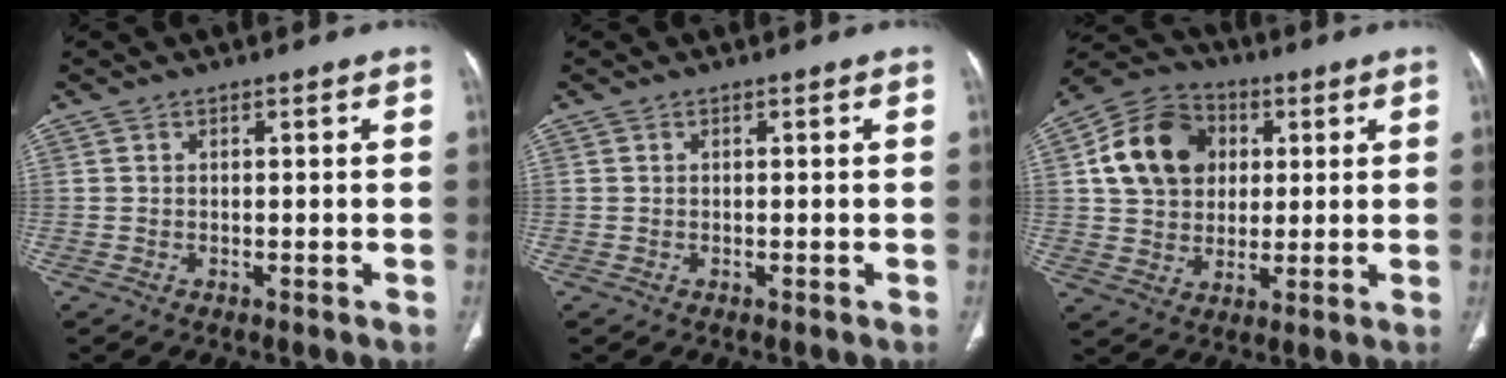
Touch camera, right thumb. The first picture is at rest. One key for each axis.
{"total": 0.0}
{"total": 14.8, "fx": 3.4, "fy": 11.9, "fz": 8.1, "tx": -0.126, "ty": 0.009, "tz": 0.054}